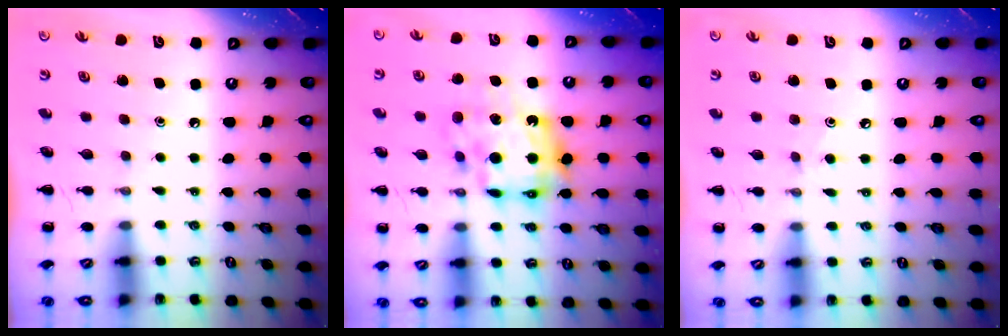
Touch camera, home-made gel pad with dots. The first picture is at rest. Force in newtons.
{"total": 15.0, "press": 14.9, "slide": 1.5}
{"total": 3.8, "press": 3.6, "slide": 1.2}